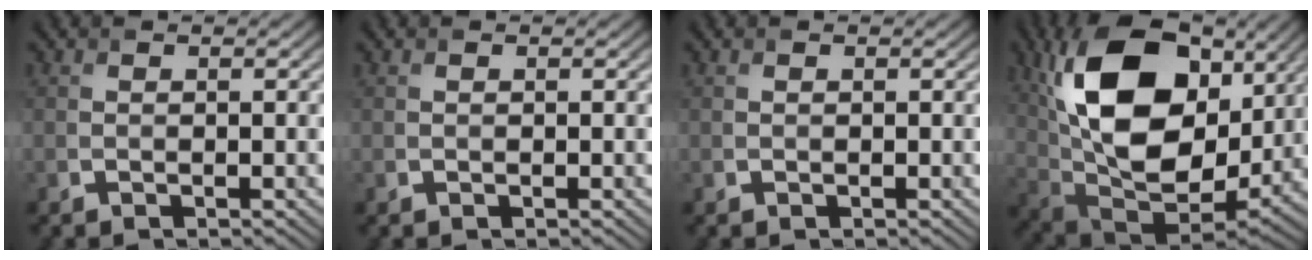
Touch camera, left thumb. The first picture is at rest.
{"total": 0.0}
{"total": 0.0}
{"total": 19.3, "force": [6.4, 11.4, 14.2], "torque": [-0.287, 0.030, 0.104]}